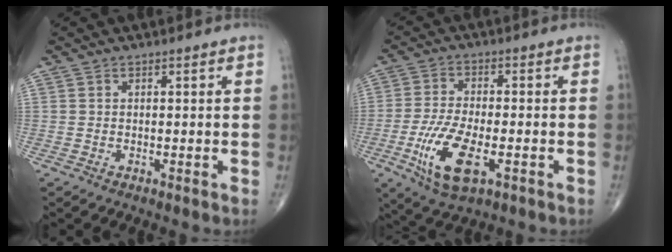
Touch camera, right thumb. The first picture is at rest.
{"total": 11.6, "force": [-4.0, 4.8, 9.8], "torque": [-0.200, 0.001, -0.070]}